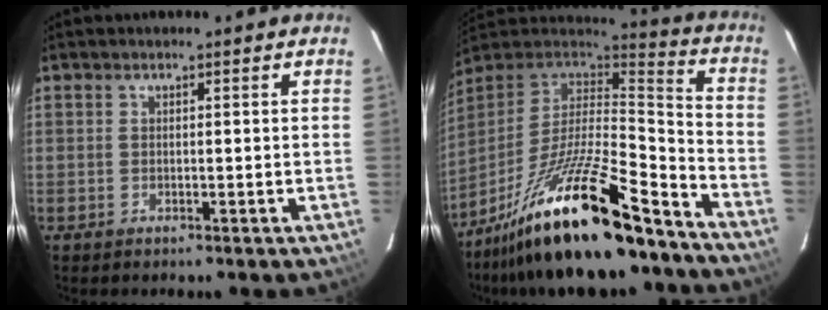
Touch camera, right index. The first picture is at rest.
{"total": 25.9, "force": [-18.8, 5.1, 17.1], "torque": [-0.306, -0.034, -0.312]}